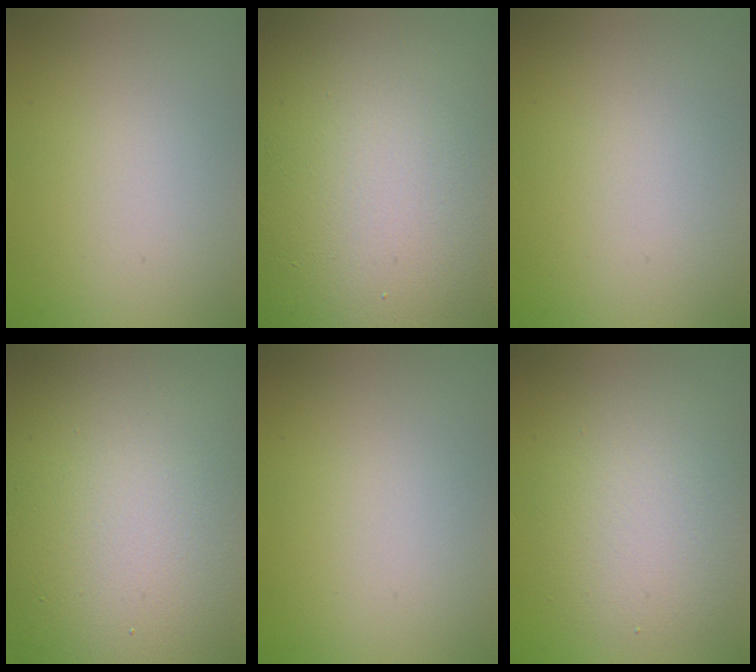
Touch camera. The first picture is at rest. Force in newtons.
{"total": 23.1, "press": 23.1, "slide": 1.2}
{"total": 0.0}
{"total": 17.1, "press": 17.0, "slide": 1.3}
{"total": 0.0}
{"total": 4.7, "press": 4.7, "slide": 0.2}